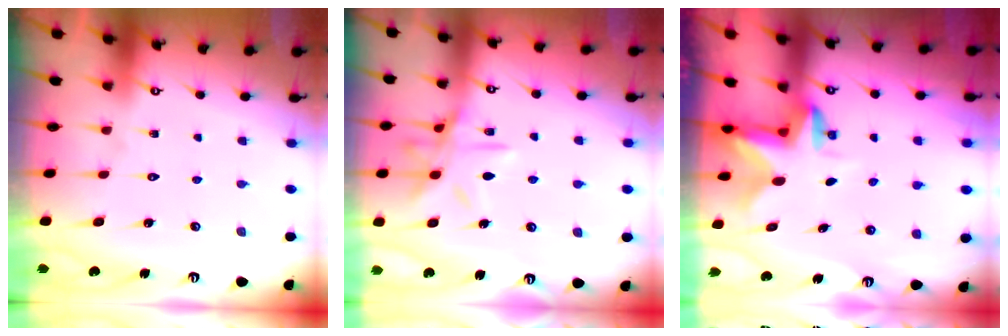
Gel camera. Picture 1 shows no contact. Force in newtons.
{"total": 12.0, "press": 11.9, "slide": 0.8}
{"total": 2.5, "press": 2.5, "slide": 0.4}